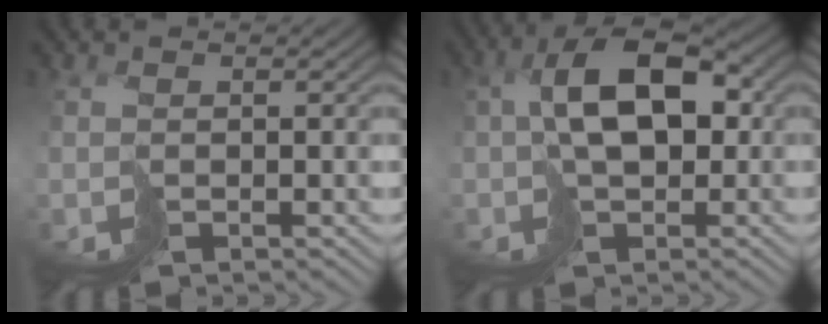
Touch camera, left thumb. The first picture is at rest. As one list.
[{"total": 8.6, "force": [0.5, 4.9, 7.1], "torque": [-0.127, 0.013, 0.006]}]